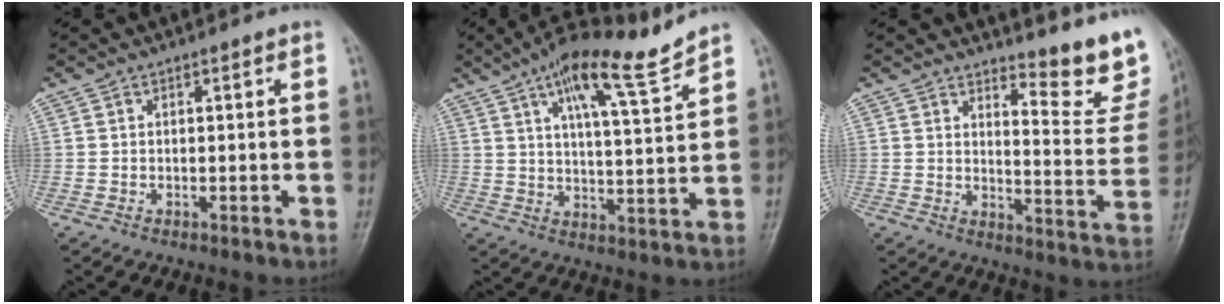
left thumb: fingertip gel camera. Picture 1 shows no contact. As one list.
[{"total": 12.4, "force": [9.0, 1.9, 8.2], "torque": [-0.126, -0.041, 0.147]}, {"total": 11.6, "force": [9.8, 3.1, 5.5], "torque": [-0.035, -0.104, 0.118]}]